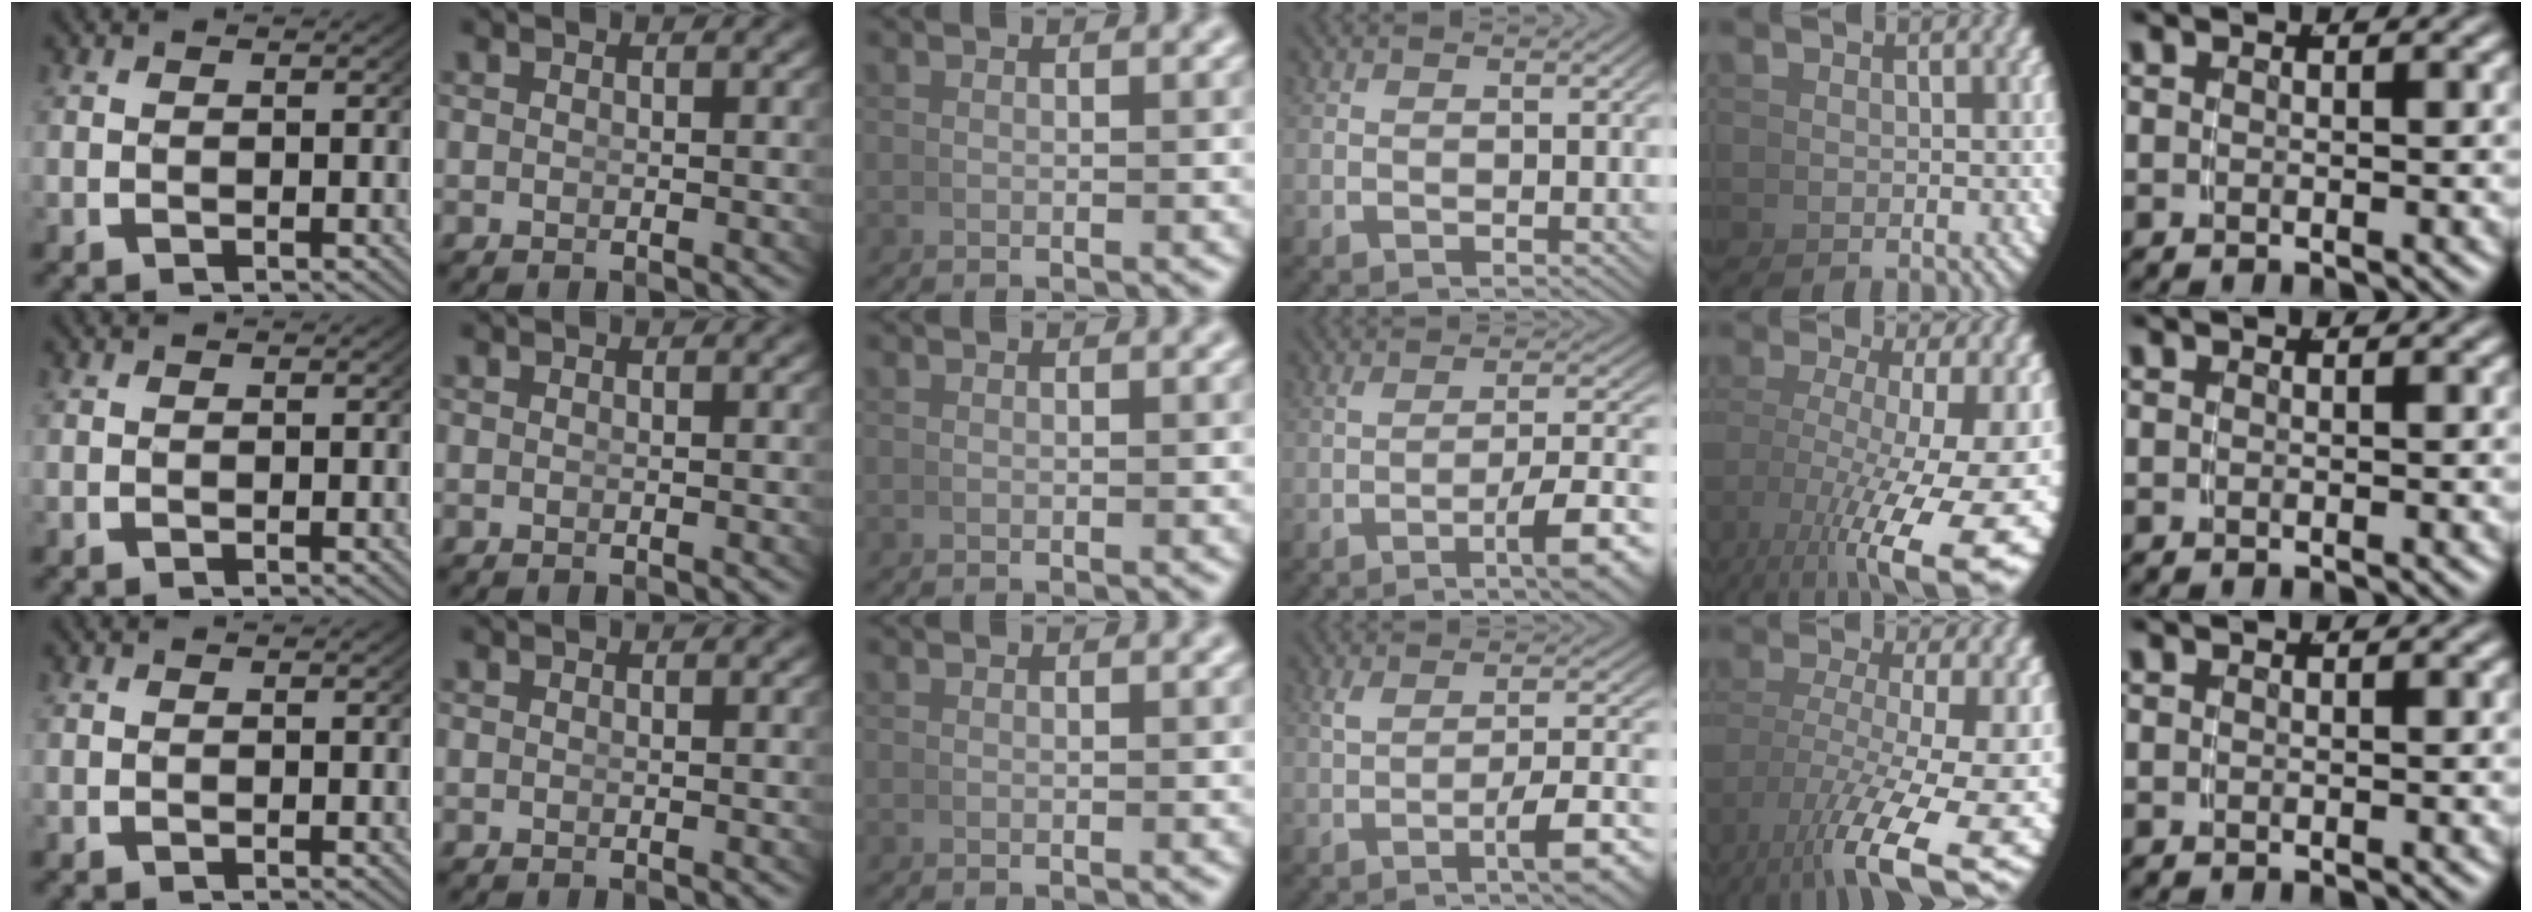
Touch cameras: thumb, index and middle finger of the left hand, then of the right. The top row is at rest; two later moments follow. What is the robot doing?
{"motion": "lift_and_place", "object": "cup"}